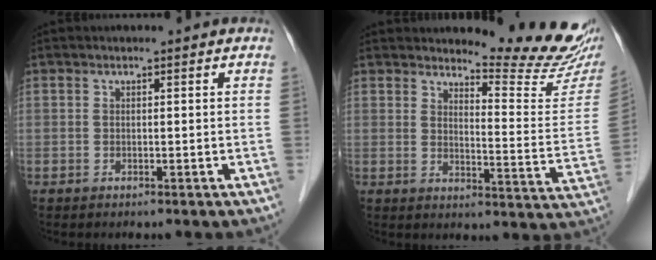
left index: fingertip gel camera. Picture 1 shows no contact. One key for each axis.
{"total": 13.3, "fx": 12.8, "fy": -0.4, "fz": 3.7, "tx": -0.047, "ty": -0.103, "tz": 0.148}